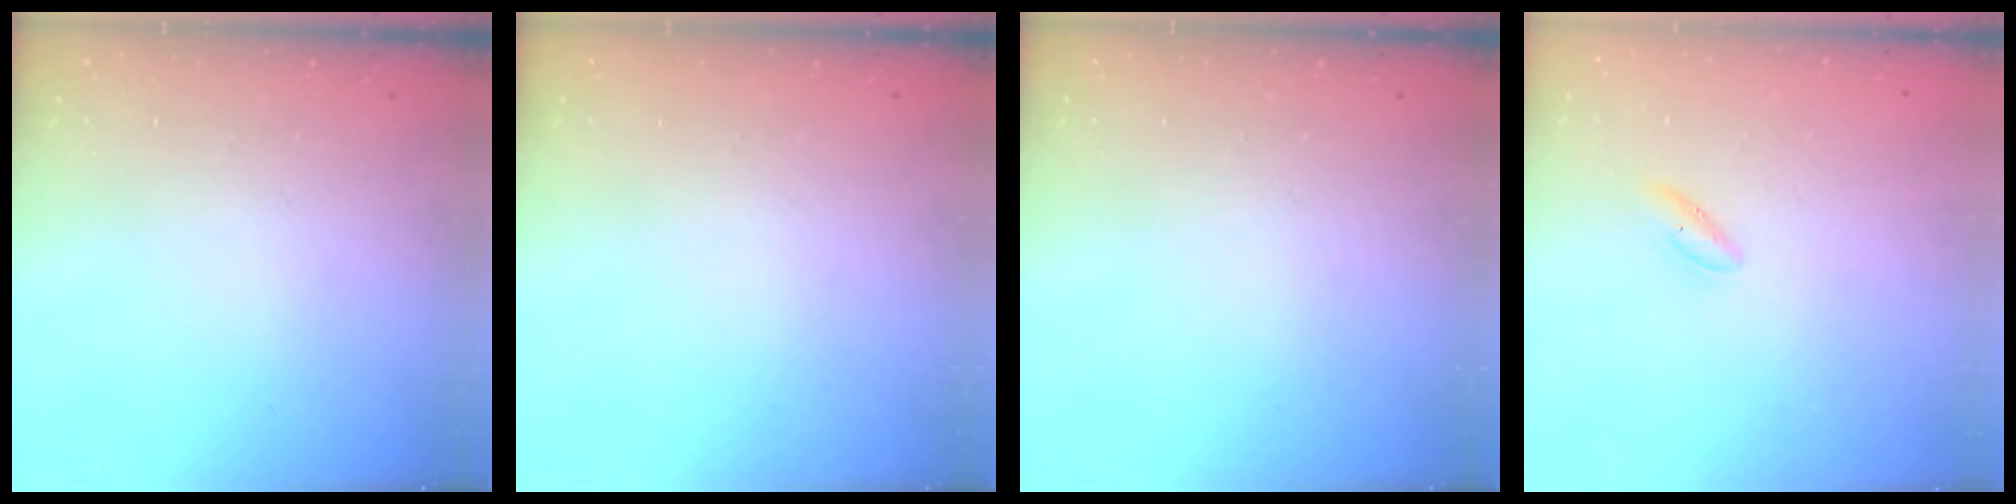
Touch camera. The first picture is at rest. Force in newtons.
{"total": 0.0}
{"total": 0.0}
{"total": 2.2, "press": 2.0, "slide": 0.8}